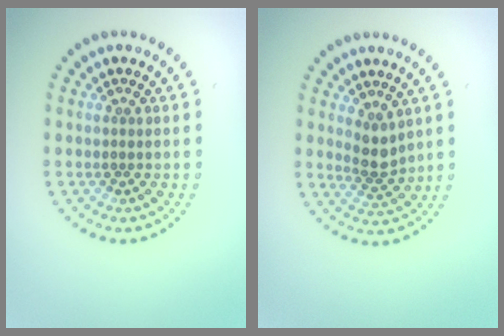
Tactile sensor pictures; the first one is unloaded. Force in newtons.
{"total": 2.3, "press": 1.9, "slide": 1.4}